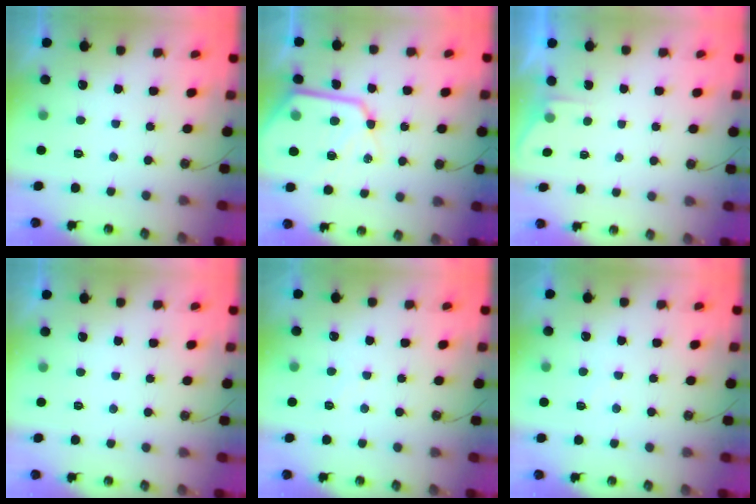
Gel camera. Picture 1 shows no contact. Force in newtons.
{"total": 16.3, "press": 16.2, "slide": 1.5}
{"total": 1.8, "press": 1.8, "slide": 0.3}
{"total": 0.0}
{"total": 4.0, "press": 4.0, "slide": 0.6}
{"total": 4.3, "press": 4.3, "slide": 0.4}